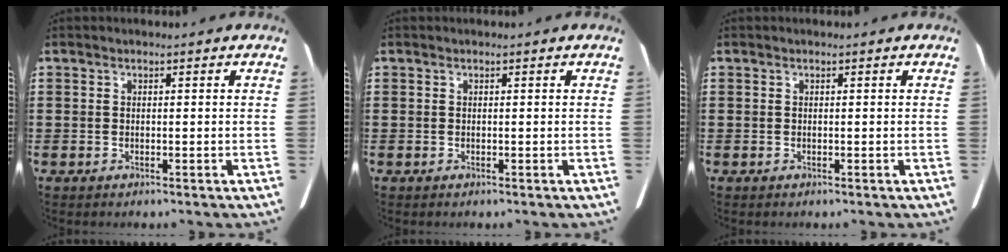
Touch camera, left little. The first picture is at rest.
{"total": 0.0}
{"total": 0.0}